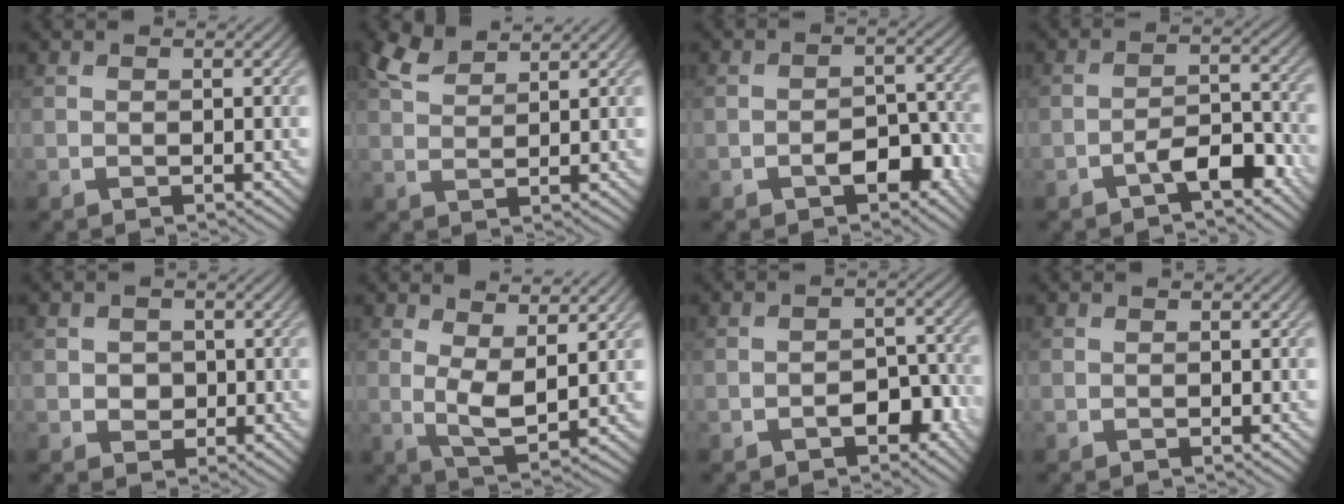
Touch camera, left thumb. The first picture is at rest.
{"total": 3.6, "force": [3.0, 0.8, 1.6], "torque": [-0.047, 0.007, 0.064]}
{"total": 4.9, "force": [-2.2, 2.8, 3.4], "torque": [-0.050, 0.003, -0.037]}
{"total": 4.7, "force": [-2.9, 1.7, 3.3], "torque": [-0.057, 0.013, -0.056]}
{"total": 1.9, "force": [0.1, 1.8, 0.4], "torque": [-0.013, -0.003, -0.005]}
{"total": 4.8, "force": [2.0, 1.5, 4.0], "torque": [-0.090, -0.008, 0.036]}
{"total": 4.2, "force": [-2.1, 2.4, 2.8], "torque": [-0.038, 0.003, -0.031]}
{"total": 0.0}